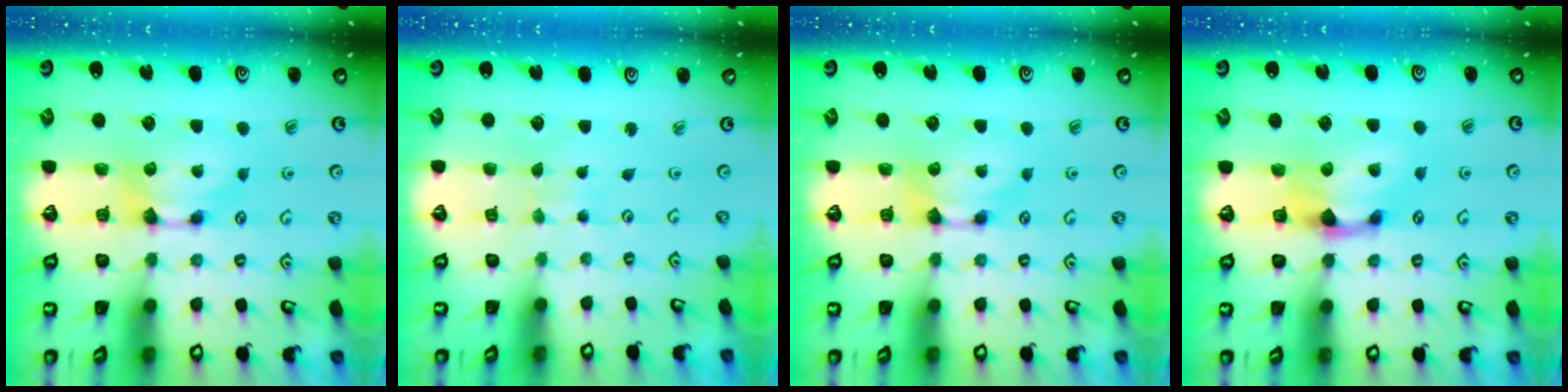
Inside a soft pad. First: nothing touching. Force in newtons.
{"total": 4.8, "press": 4.8, "slide": 0.2}
{"total": 0.0}
{"total": 1.4, "press": 0.7, "slide": 1.1}